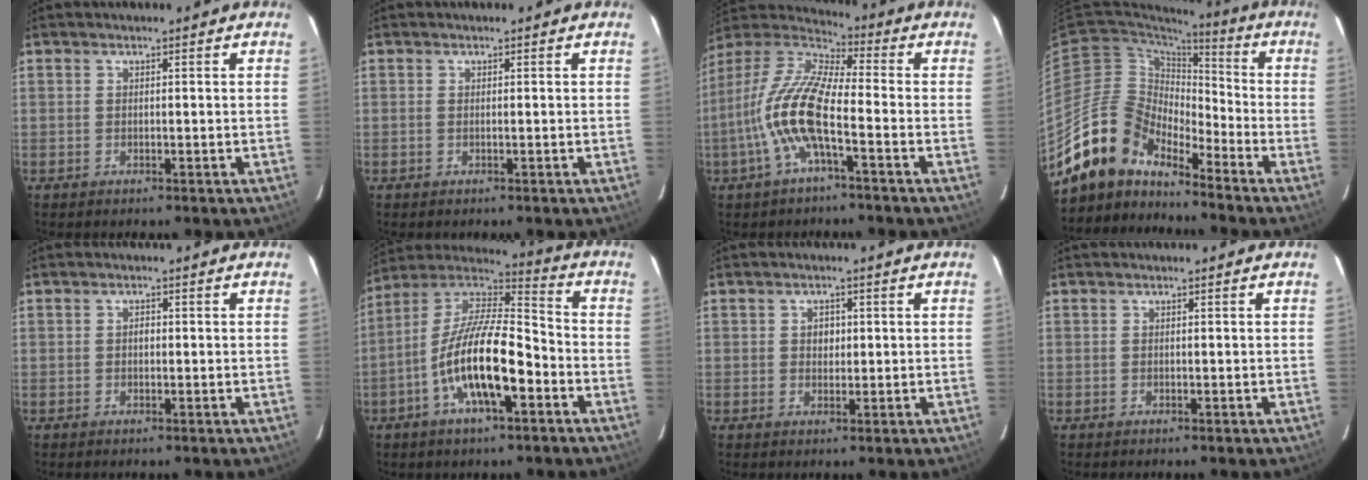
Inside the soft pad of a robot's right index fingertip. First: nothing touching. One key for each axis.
{"total": 0.0}
{"total": 13.8, "fx": -4.4, "fy": 3.4, "fz": 12.6, "tx": -0.256, "ty": 0.001, "tz": -0.094}
{"total": 13.6, "fx": -12.0, "fy": 5.5, "fz": 3.5, "tx": -0.059, "ty": 0.019, "tz": -0.232}
{"total": 0.8, "fx": -0.1, "fy": 0.6, "fz": 0.4, "tx": -0.006, "ty": 0.004, "tz": -0.002}
{"total": 17.2, "fx": -6.5, "fy": 5.8, "fz": 14.9, "tx": -0.282, "ty": -0.007, "tz": -0.125}
{"total": 2.0, "fx": 0.3, "fy": 1.8, "fz": 0.8, "tx": -0.011, "ty": 0.006, "tz": 0.004}
{"total": 0.0}